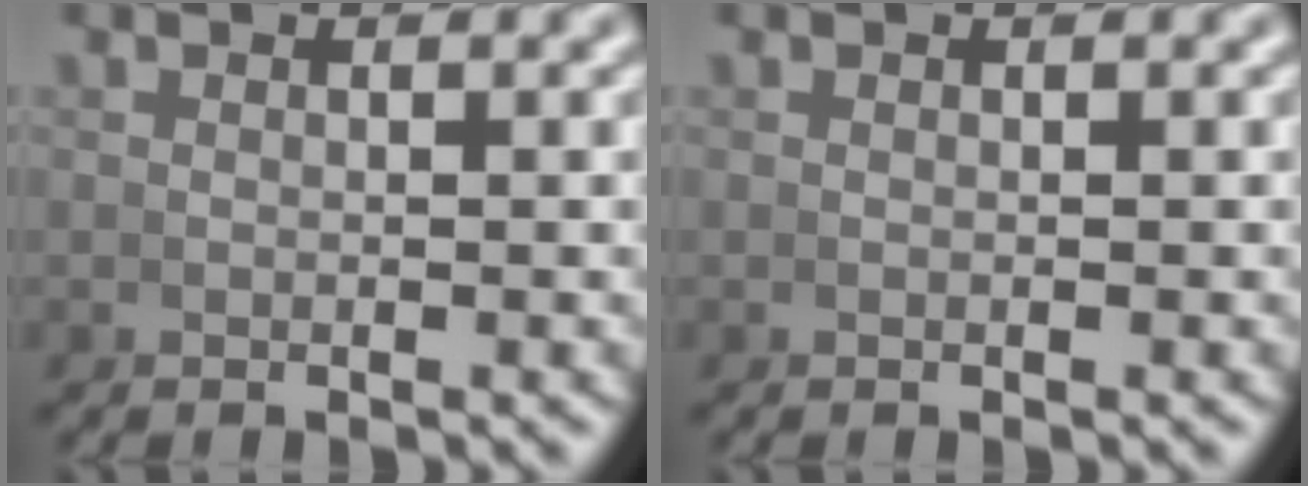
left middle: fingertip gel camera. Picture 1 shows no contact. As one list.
[{"total": 0.0}]